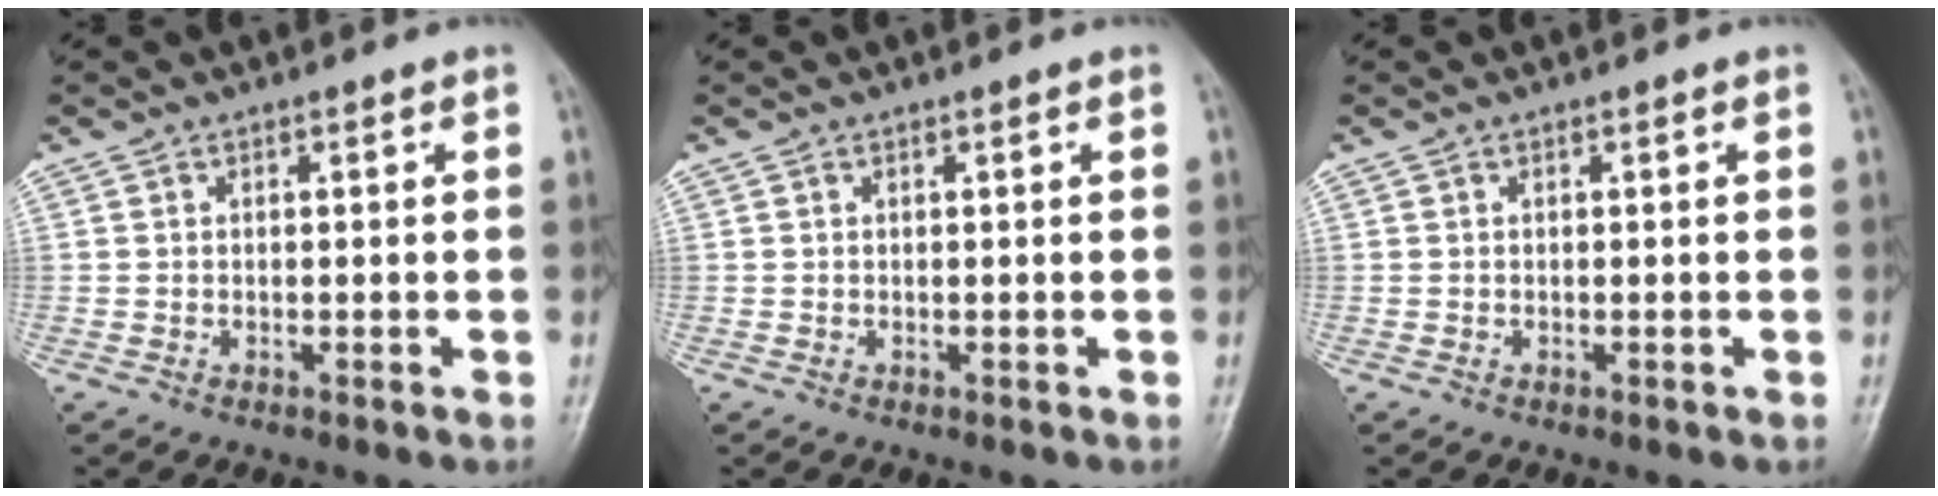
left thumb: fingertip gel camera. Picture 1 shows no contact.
{"total": 0.0}
{"total": 0.0}